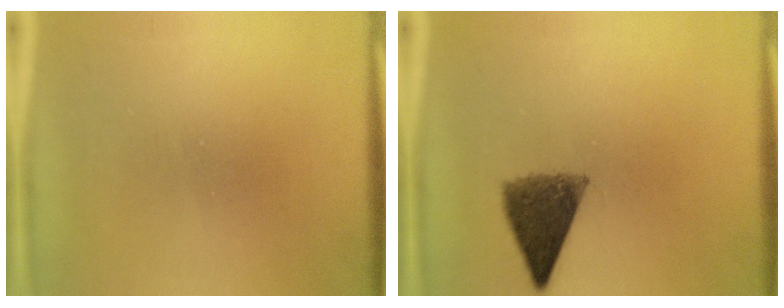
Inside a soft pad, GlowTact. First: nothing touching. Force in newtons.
{"total": 7.4}